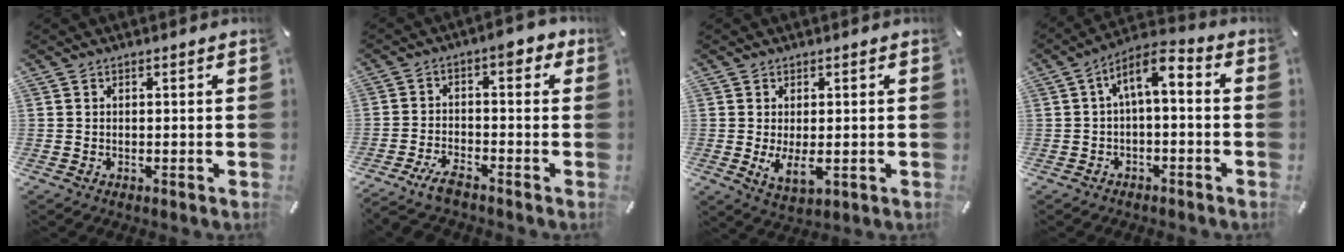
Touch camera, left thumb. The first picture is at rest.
{"total": 7.5, "force": [-3.3, 3.6, 5.6], "torque": [-0.106, 0.016, -0.064]}
{"total": 5.8, "force": [-0.4, 2.6, 5.1], "torque": [-0.098, -0.014, -0.012]}
{"total": 6.9, "force": [0.5, 3.1, 6.1], "torque": [-0.109, -0.001, 0.007]}